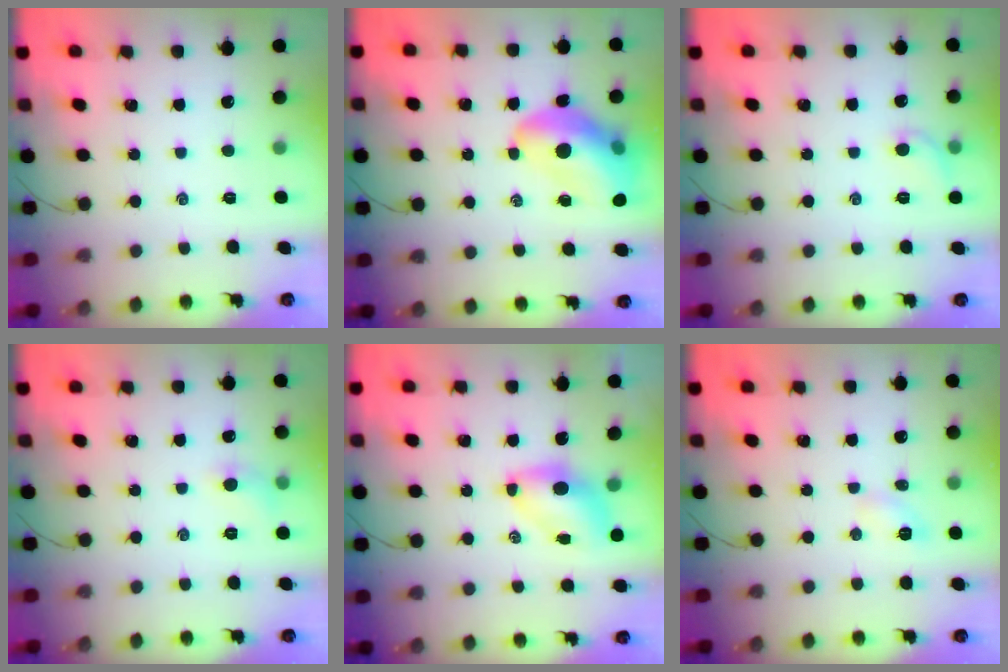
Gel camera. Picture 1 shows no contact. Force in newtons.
{"total": 14.9, "press": 14.3, "slide": 4.2}
{"total": 5.8, "press": 5.7, "slide": 1.2}
{"total": 5.7, "press": 5.3, "slide": 2.0}
{"total": 6.5, "press": 6.4, "slide": 1.1}
{"total": 4.3, "press": 4.1, "slide": 1.3}